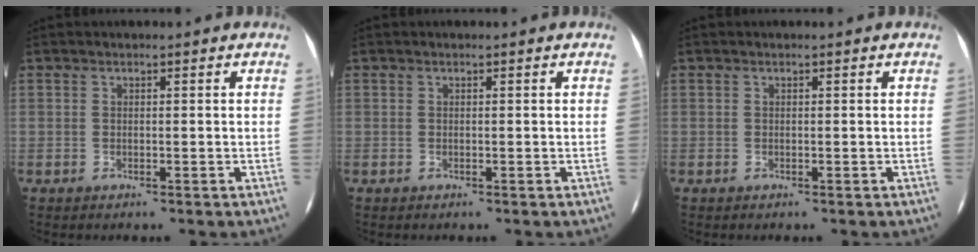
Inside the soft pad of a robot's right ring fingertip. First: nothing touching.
{"total": 0.0}
{"total": 0.0}